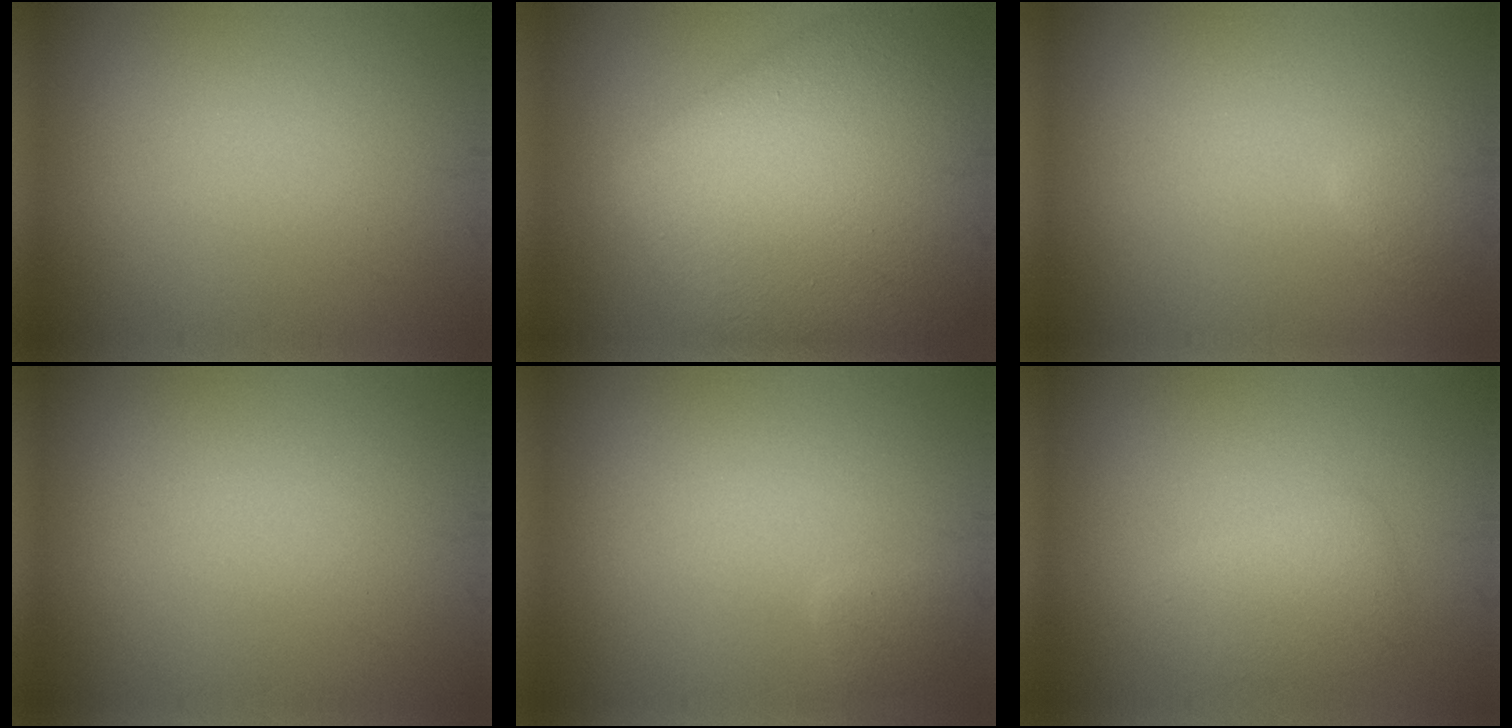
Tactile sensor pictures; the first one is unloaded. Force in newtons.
{"total": 13.6, "press": 13.6, "slide": 0.4}
{"total": 1.5, "press": 1.5, "slide": 0.2}
{"total": 0.0}
{"total": 1.0, "press": 1.0, "slide": 0.1}
{"total": 2.6, "press": 2.6, "slide": 0.1}